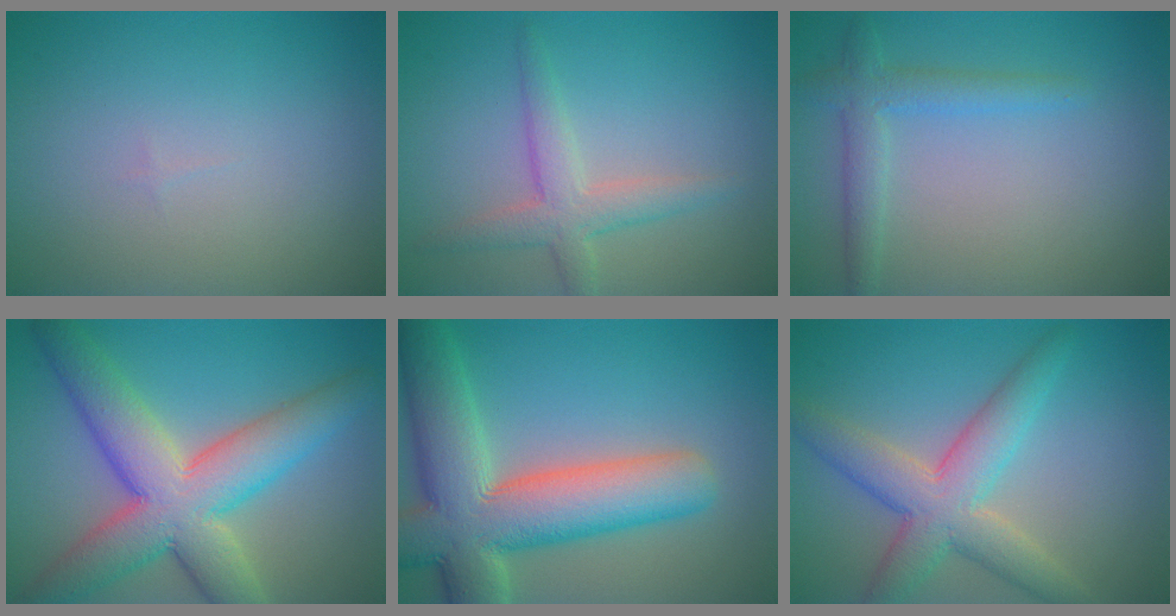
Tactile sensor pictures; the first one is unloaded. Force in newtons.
{"total": 3.2, "press": 3.2, "slide": 0.3}
{"total": 2.7, "press": 2.7, "slide": 0.1}
{"total": 10.1, "press": 10.1, "slide": 0.5}
{"total": 11.8, "press": 11.8, "slide": 0.9}
{"total": 5.9, "press": 5.9, "slide": 0.2}